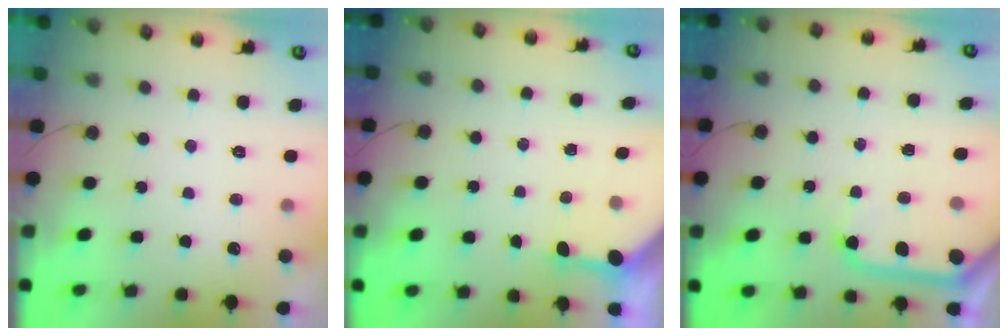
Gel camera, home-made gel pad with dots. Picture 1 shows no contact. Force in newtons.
{"total": 3.7, "press": 3.7, "slide": 0.4}
{"total": 11.7, "press": 11.6, "slide": 1.4}